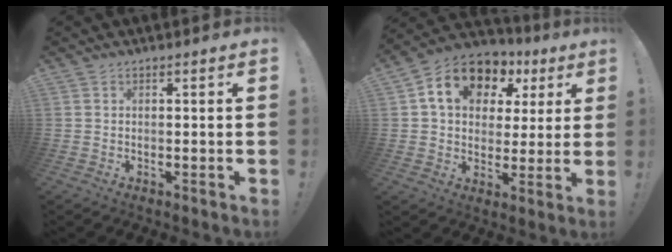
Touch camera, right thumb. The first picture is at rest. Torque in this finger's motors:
{"motor_torque": [1.43, 2.88, 1.12, 0.23, 0.06]}